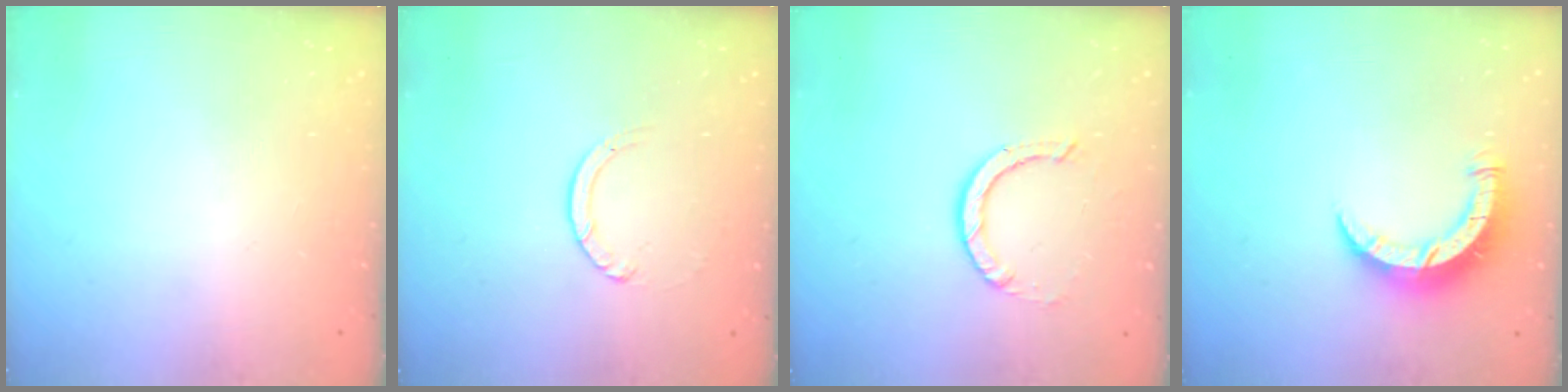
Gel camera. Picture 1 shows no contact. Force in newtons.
{"total": 2.4, "press": 2.4, "slide": 0.2}
{"total": 2.9, "press": 2.9, "slide": 0.2}
{"total": 8.2, "press": 8.2, "slide": 1.0}